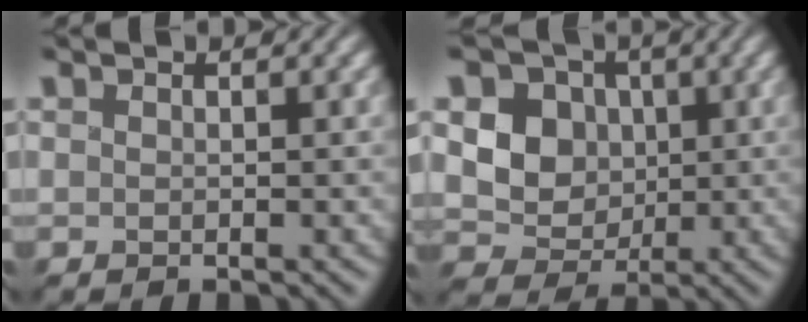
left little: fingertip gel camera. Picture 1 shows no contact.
{"total": 6.7, "force": [1.0, 5.9, 3.1], "torque": [-0.052, 0.008, 0.003]}